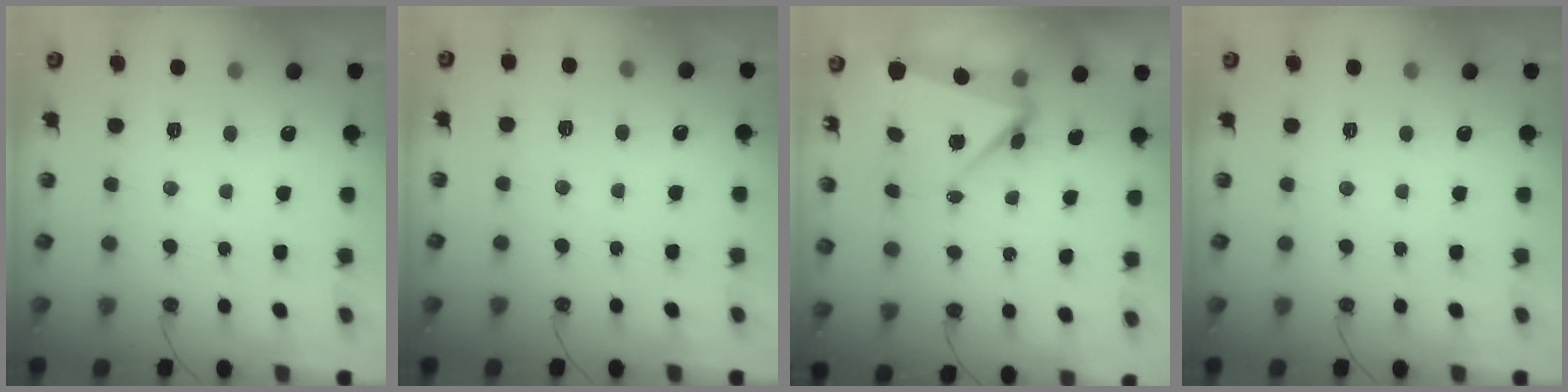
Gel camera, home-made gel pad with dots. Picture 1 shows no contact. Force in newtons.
{"total": 2.7, "press": 1.7, "slide": 2.1}
{"total": 5.9, "press": 5.9, "slide": 0.8}
{"total": 0.0}